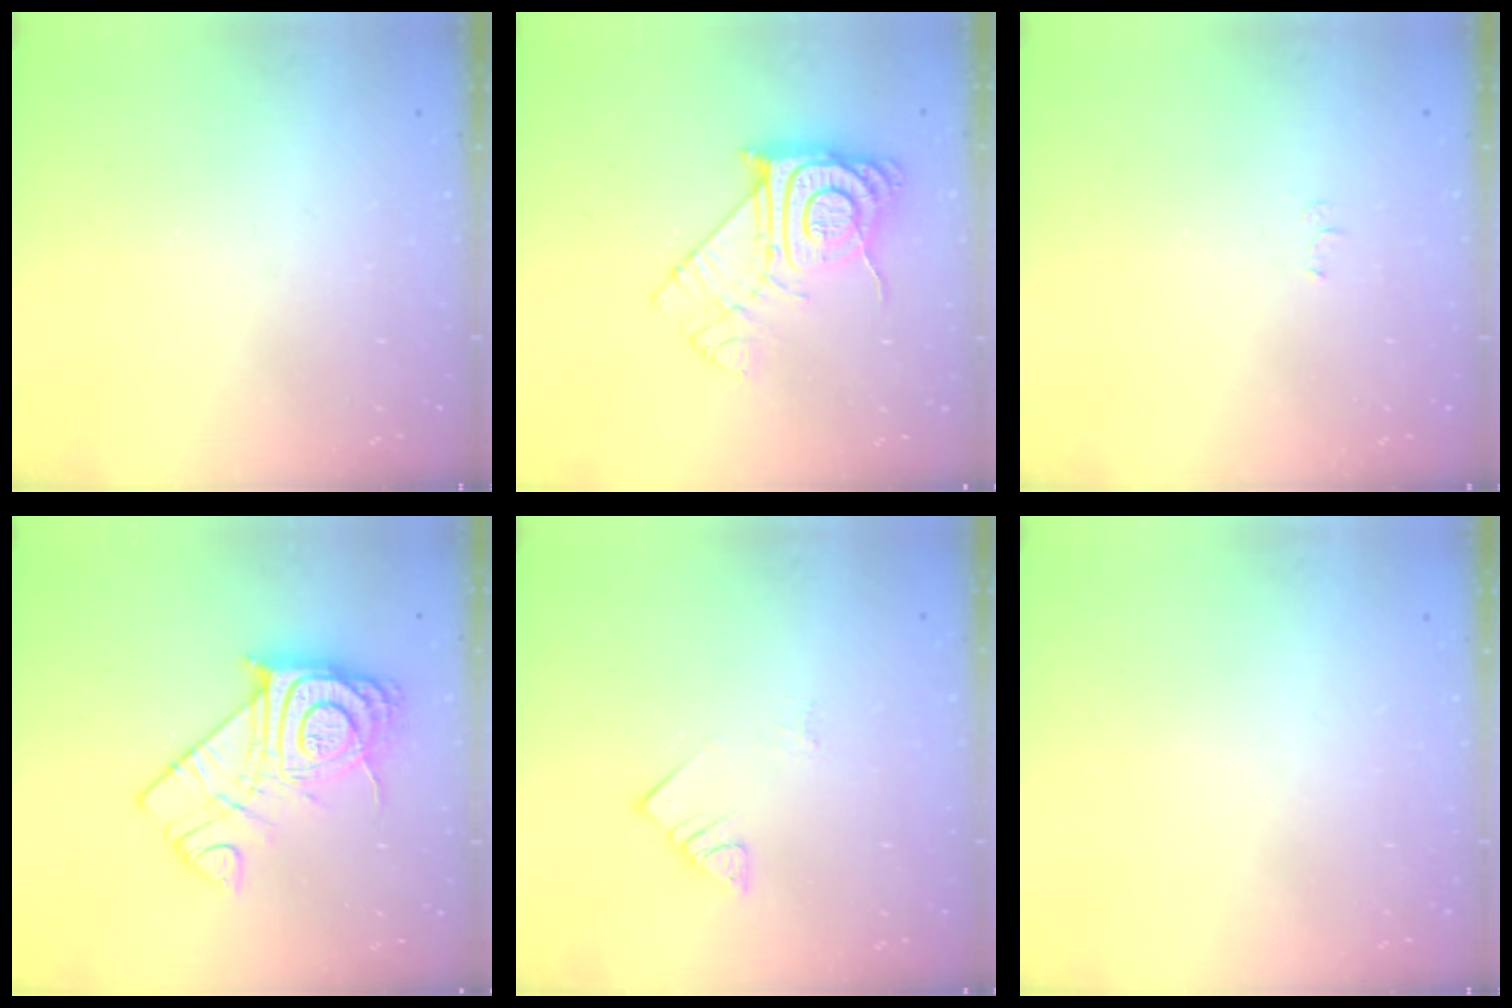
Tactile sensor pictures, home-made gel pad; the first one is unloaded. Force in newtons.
{"total": 15.1, "press": 15.0, "slide": 1.6}
{"total": 3.0, "press": 3.0, "slide": 0.5}
{"total": 19.5, "press": 19.4, "slide": 1.6}
{"total": 3.6, "press": 3.6, "slide": 0.6}
{"total": 0.0}